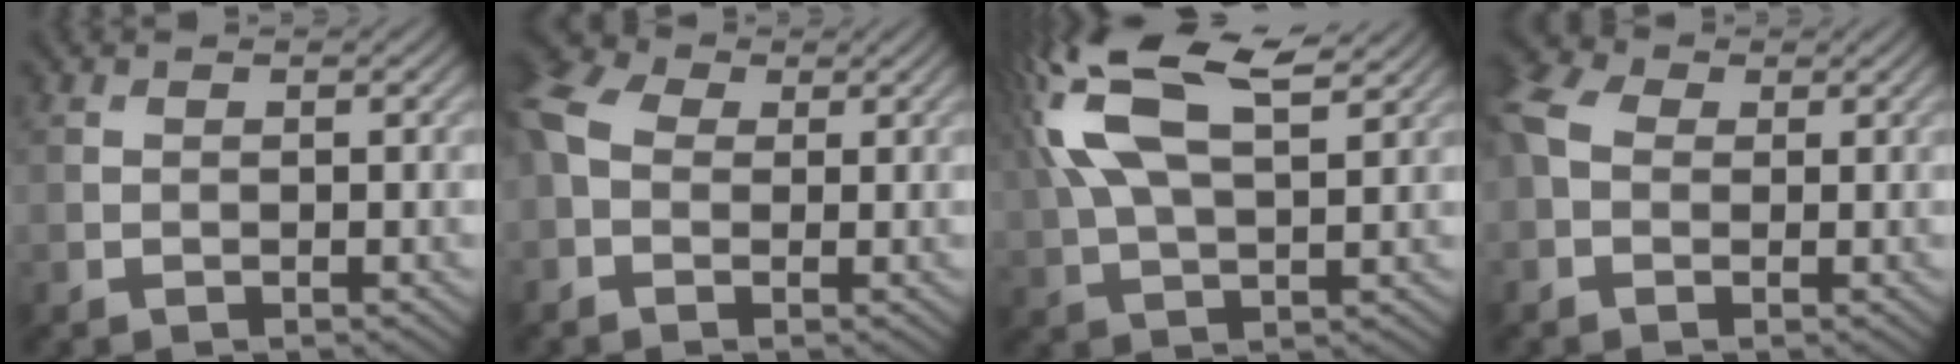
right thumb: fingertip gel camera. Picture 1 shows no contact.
{"total": 7.4, "force": [0.0, 5.3, 5.2], "torque": [-0.153, 0.012, -0.014]}
{"total": 14.2, "force": [5.7, 6.3, 11.3], "torque": [-0.257, 0.020, 0.096]}
{"total": 5.6, "force": [0.1, 4.1, 3.8], "torque": [-0.115, 0.009, -0.013]}